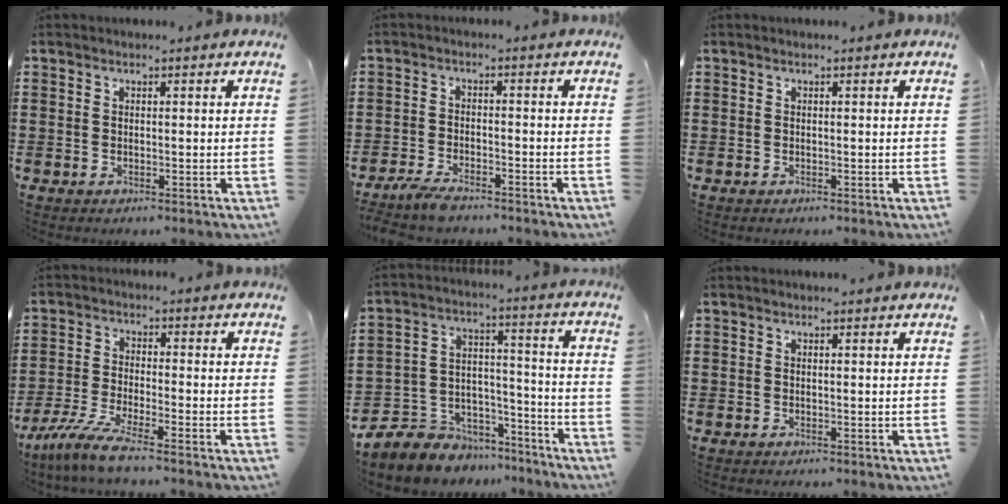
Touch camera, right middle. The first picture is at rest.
{"total": 3.2, "force": [-2.9, 0.5, 1.4], "torque": [-0.038, 0.000, -0.062]}
{"total": 0.0}
{"total": 6.2, "force": [-5.1, -0.1, 3.5], "torque": [-0.090, -0.023, -0.103]}
{"total": 6.7, "force": [-6.0, 3.2, -0.2], "torque": [-0.017, 0.005, -0.118]}
{"total": 0.0}